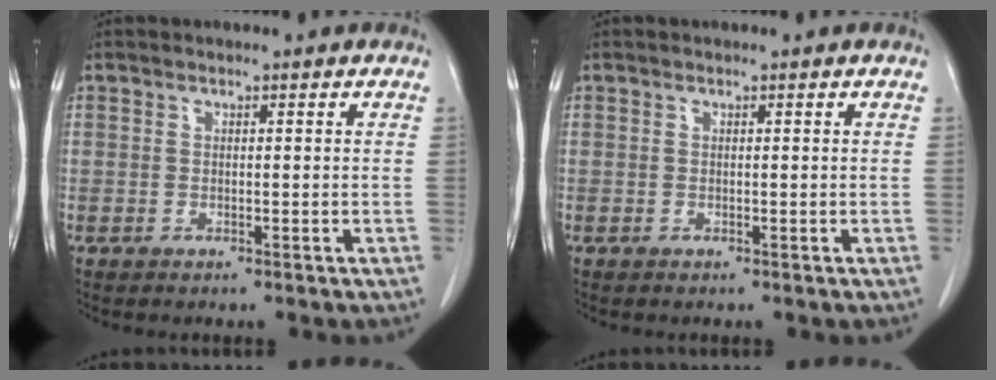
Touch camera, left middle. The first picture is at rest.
{"total": 0.0}